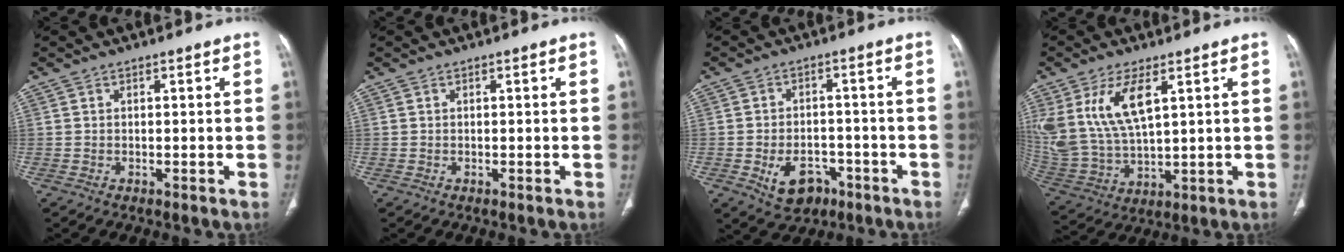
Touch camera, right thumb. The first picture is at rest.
{"total": 0.0}
{"total": 8.1, "force": [-3.5, 5.7, 4.4], "torque": [-0.054, 0.026, -0.045]}
{"total": 15.5, "force": [5.9, 7.3, 12.4], "torque": [-0.263, -0.021, 0.130]}